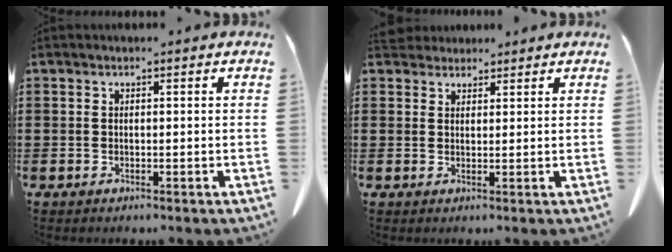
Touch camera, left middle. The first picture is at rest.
{"total": 2.6, "force": [2.4, 0.9, 0.2], "torque": [-0.003, -0.004, 0.046]}